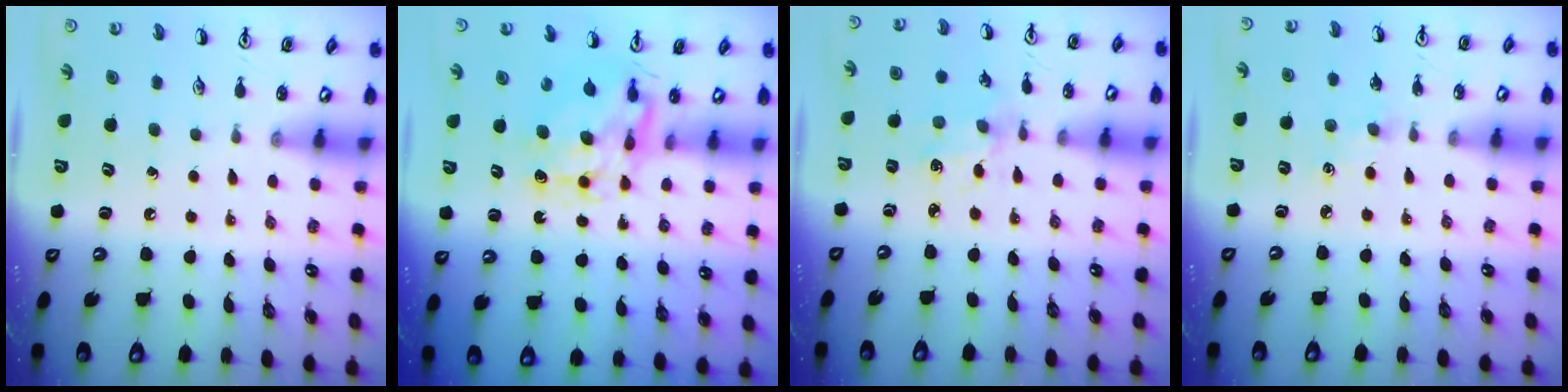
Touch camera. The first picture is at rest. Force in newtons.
{"total": 9.7, "press": 9.7, "slide": 0.8}
{"total": 2.0, "press": 2.0, "slide": 0.2}
{"total": 2.5, "press": 2.5, "slide": 0.2}